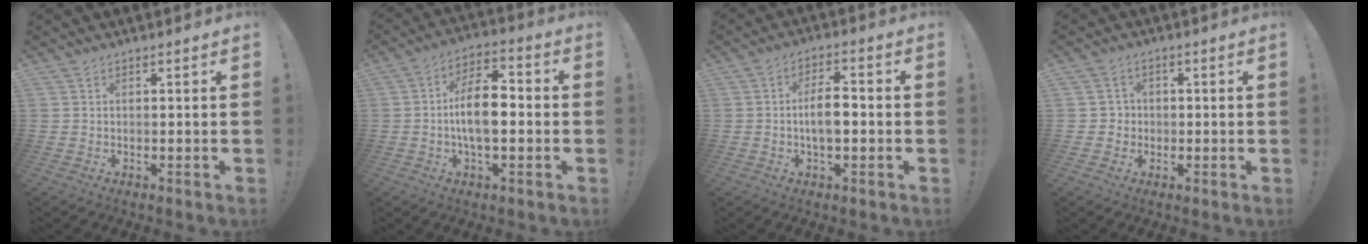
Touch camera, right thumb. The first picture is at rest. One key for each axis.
{"total": 11.9, "fx": -1.7, "fy": 5.9, "fz": 10.2, "tx": -0.182, "ty": 0.012, "tz": -0.035}
{"total": 7.4, "fx": -1.2, "fy": 3.4, "fz": 6.4, "tx": -0.109, "ty": 0.005, "tz": -0.027}
{"total": 3.6, "fx": -0.1, "fy": 3.5, "fz": 0.7, "tx": -0.009, "ty": 0.003, "tz": -0.002}